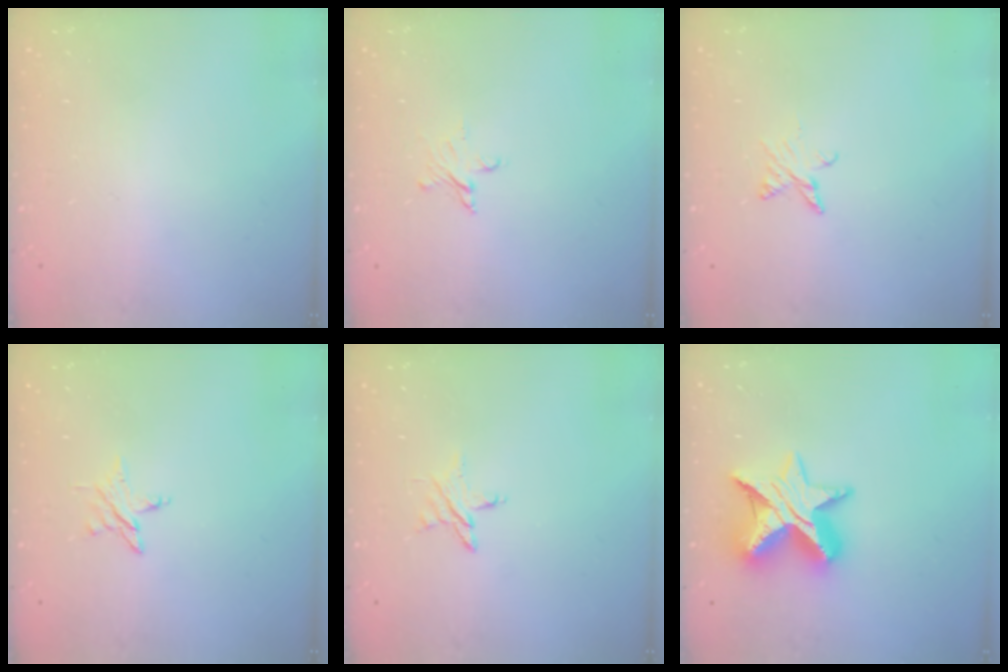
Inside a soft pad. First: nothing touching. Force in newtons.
{"total": 2.9, "press": 2.9, "slide": 0.3}
{"total": 3.1, "press": 3.1, "slide": 0.4}
{"total": 3.3, "press": 3.3, "slide": 0.3}
{"total": 3.5, "press": 3.4, "slide": 0.3}
{"total": 12.9, "press": 12.9, "slide": 0.8}